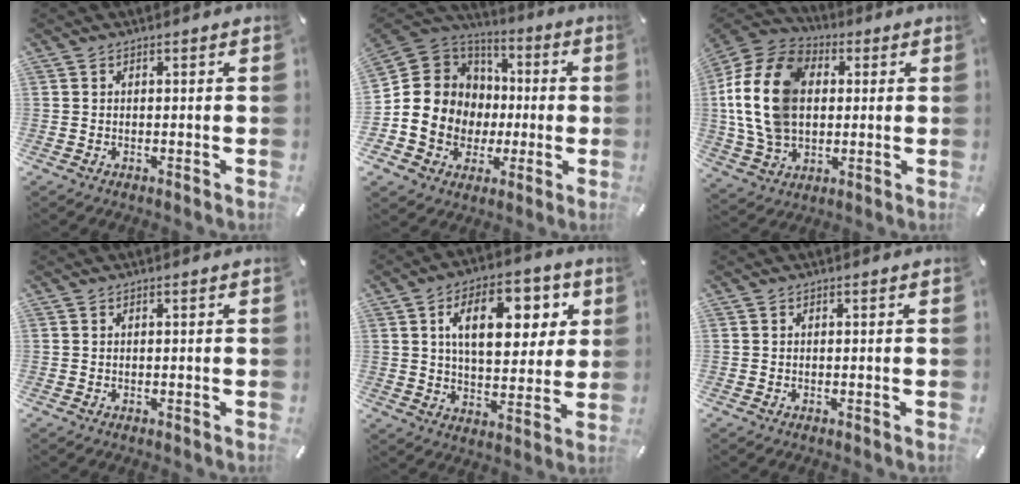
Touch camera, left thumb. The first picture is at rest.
{"total": 13.1, "force": [-0.7, 12.8, 2.7], "torque": [-0.072, -0.009, 0.006]}
{"total": 19.1, "force": [1.5, 14.5, 12.4], "torque": [-0.289, 0.012, 0.024]}
{"total": 0.0}
{"total": 15.8, "force": [5.6, 9.4, 11.4], "torque": [-0.166, -0.003, 0.091]}
{"total": 0.0}